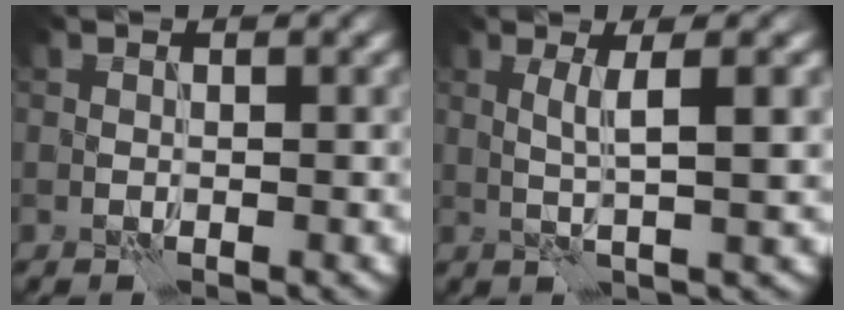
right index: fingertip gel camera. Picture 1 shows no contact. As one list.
[{"total": 3.2, "force": [0.4, 0.1, 3.2], "torque": [-0.056, -0.001, 0.009]}]